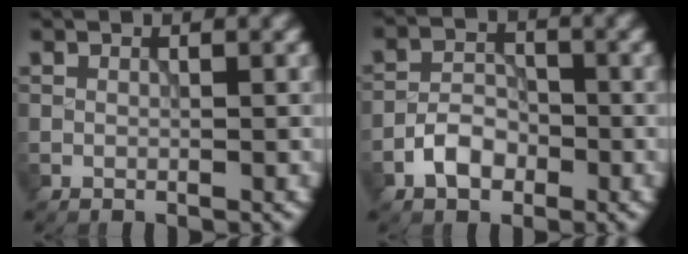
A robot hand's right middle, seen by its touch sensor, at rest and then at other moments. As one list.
[{"total": 3.3, "force": [-1.7, 2.1, 1.9], "torque": [-0.030, 0.008, -0.036]}]